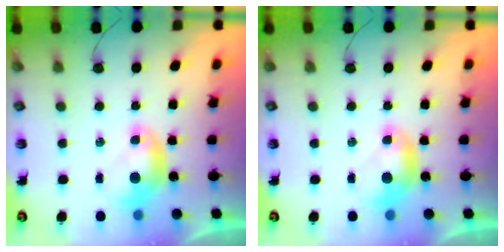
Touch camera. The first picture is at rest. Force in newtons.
{"total": 0.0}